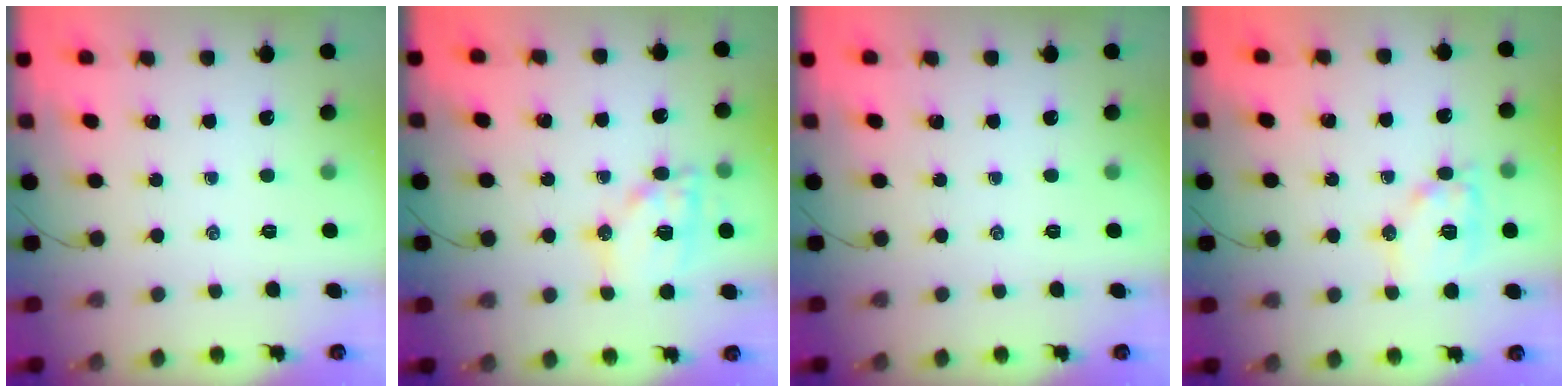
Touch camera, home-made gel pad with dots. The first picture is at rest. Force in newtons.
{"total": 12.6, "press": 12.5, "slide": 1.9}
{"total": 0.0}
{"total": 11.8, "press": 11.8, "slide": 0.7}